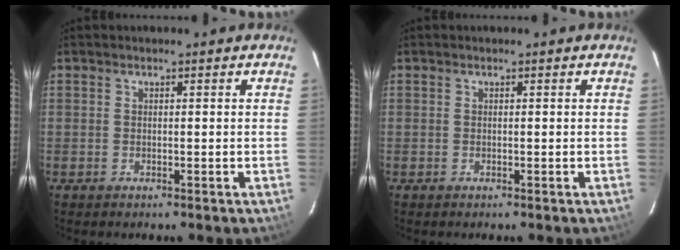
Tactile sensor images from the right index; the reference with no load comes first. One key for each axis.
{"total": 0.0}